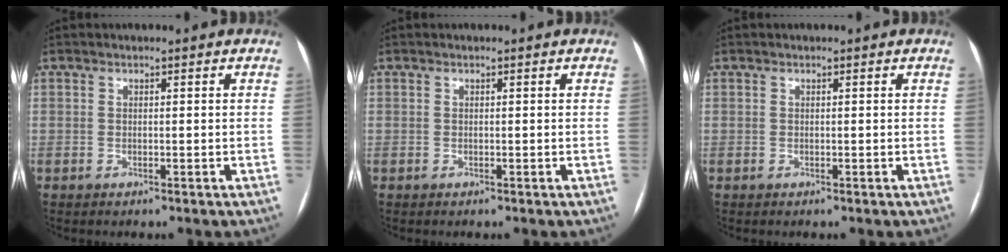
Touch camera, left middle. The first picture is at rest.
{"total": 0.0}
{"total": 0.0}